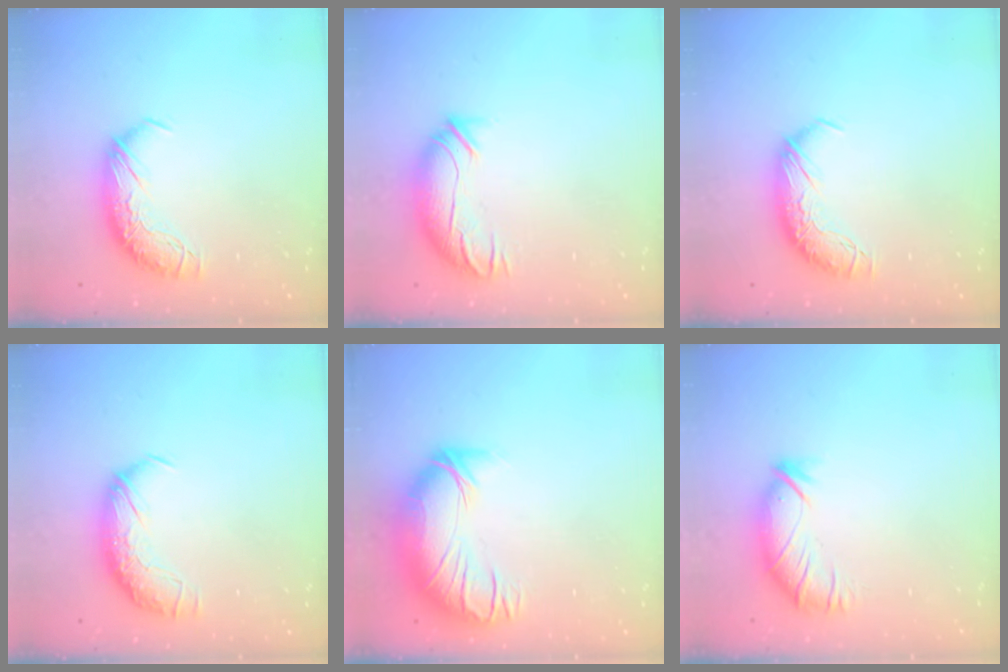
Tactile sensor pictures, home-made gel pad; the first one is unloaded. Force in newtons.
{"total": 3.6, "press": 2.6, "slide": 2.5}
{"total": 0.0}
{"total": 1.7, "press": 0.6, "slide": 1.6}
{"total": 3.7, "press": 2.2, "slide": 3.0}
{"total": 2.9, "press": 2.3, "slide": 1.6}